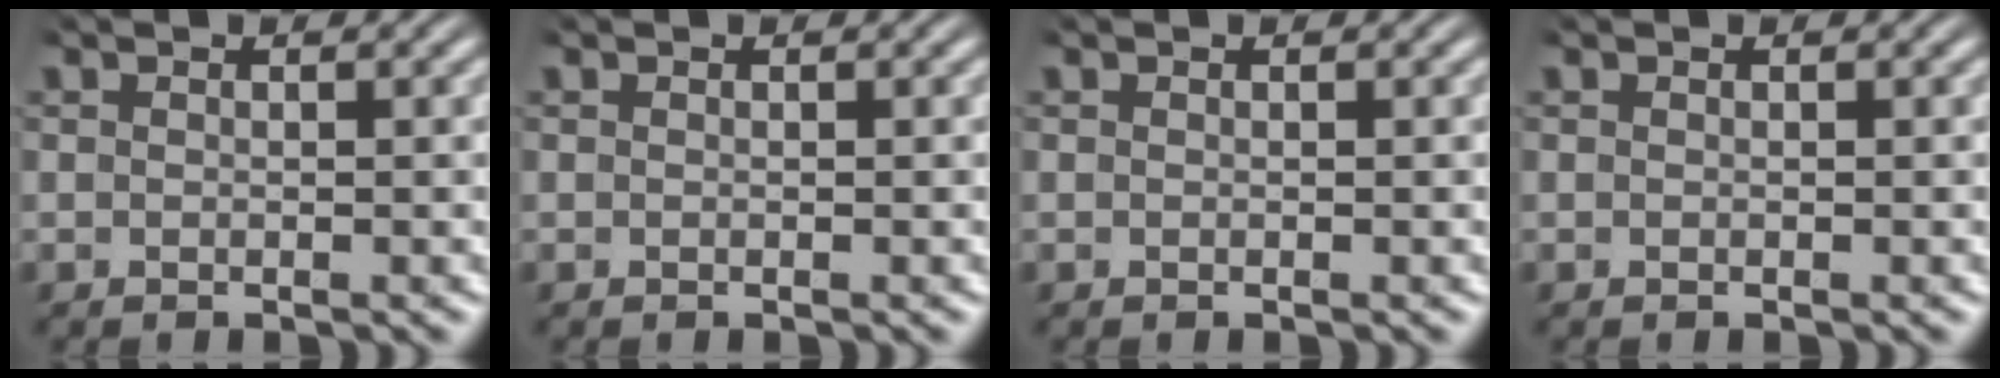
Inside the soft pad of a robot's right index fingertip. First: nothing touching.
{"total": 0.0}
{"total": 0.0}
{"total": 0.0}